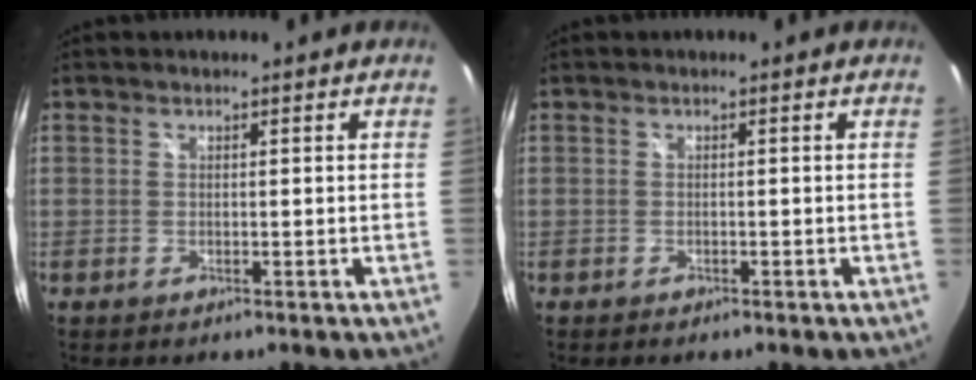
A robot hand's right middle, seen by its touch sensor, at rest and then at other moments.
{"total": 0.0}